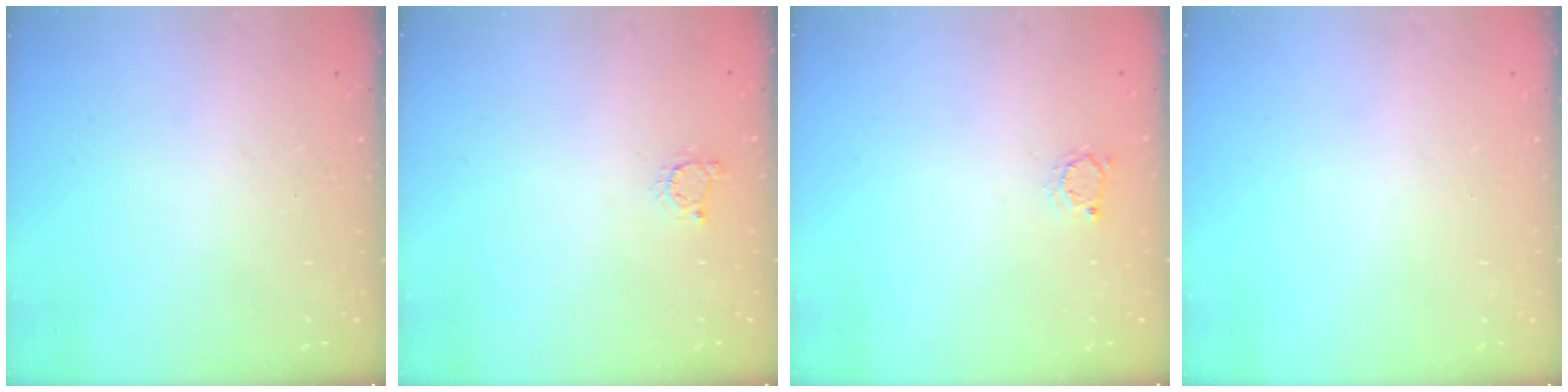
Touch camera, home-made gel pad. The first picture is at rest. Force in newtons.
{"total": 2.2, "press": 2.2, "slide": 0.4}
{"total": 2.4, "press": 2.3, "slide": 0.3}
{"total": 0.0}